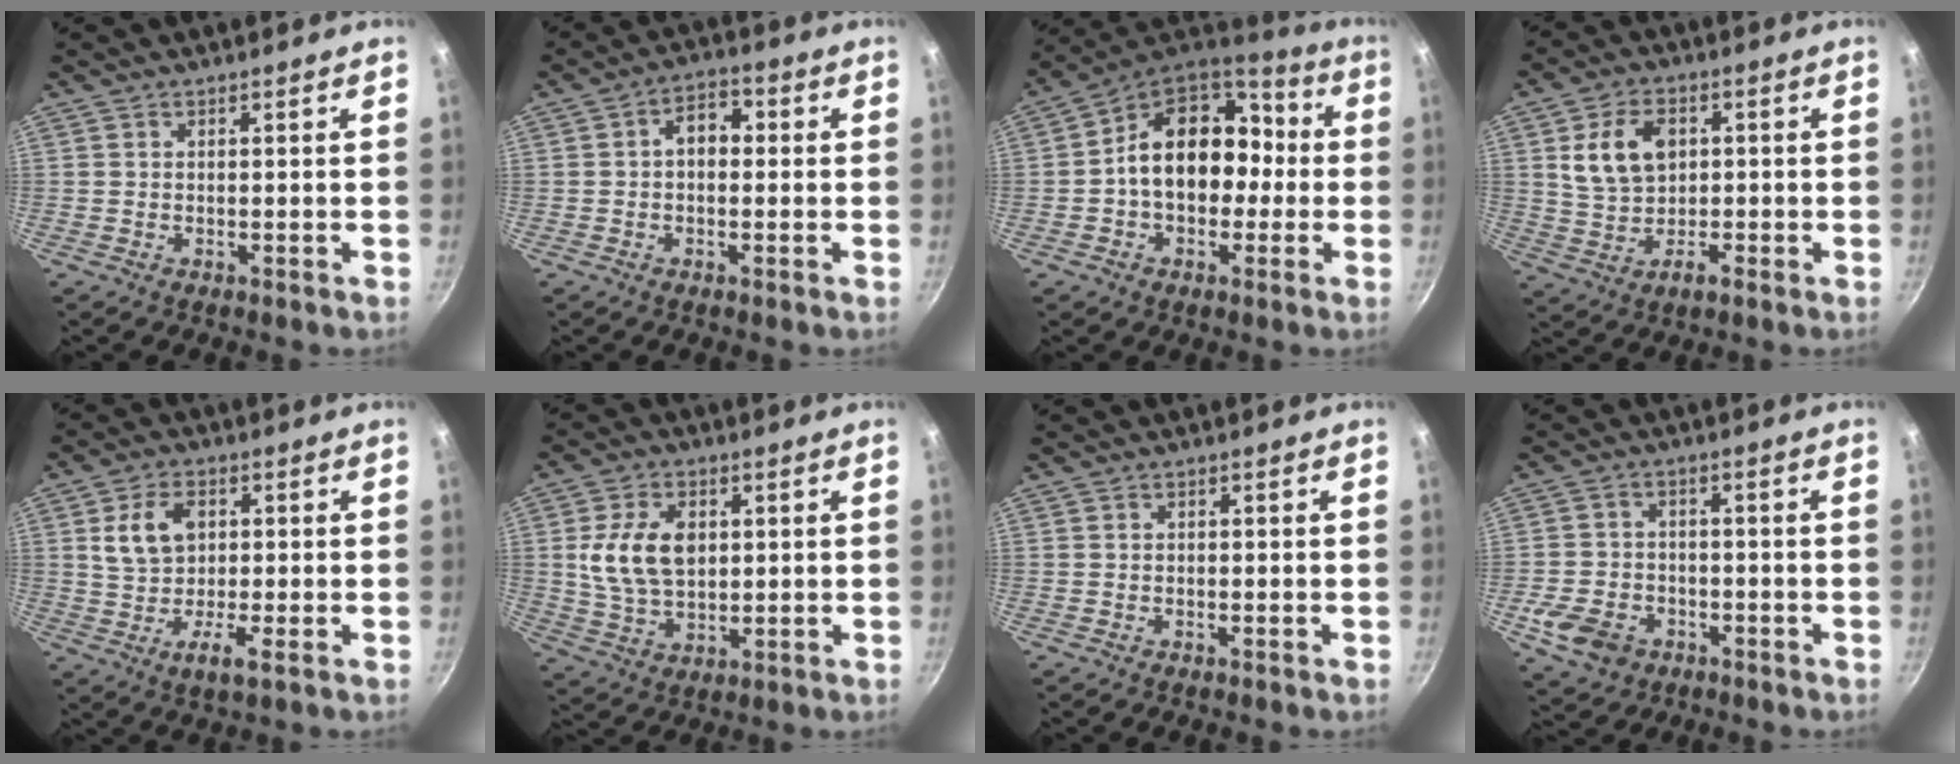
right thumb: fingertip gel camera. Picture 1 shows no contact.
{"total": 5.3, "force": [0.2, 3.5, 3.9], "torque": [-0.046, 0.021, -0.008]}
{"total": 17.3, "force": [-0.6, 12.0, 12.5], "torque": [-0.154, 0.048, -0.021]}
{"total": 9.5, "force": [1.6, 6.6, 6.6], "torque": [-0.104, 0.001, 0.033]}
{"total": 9.5, "force": [0.9, 5.2, 7.9], "torque": [-0.143, 0.000, 0.021]}
{"total": 11.7, "force": [1.9, 7.7, 8.6], "torque": [-0.145, -0.004, 0.044]}
{"total": 0.0}
{"total": 7.9, "force": [-3.5, 6.0, 3.7], "torque": [-0.064, 0.019, -0.055]}